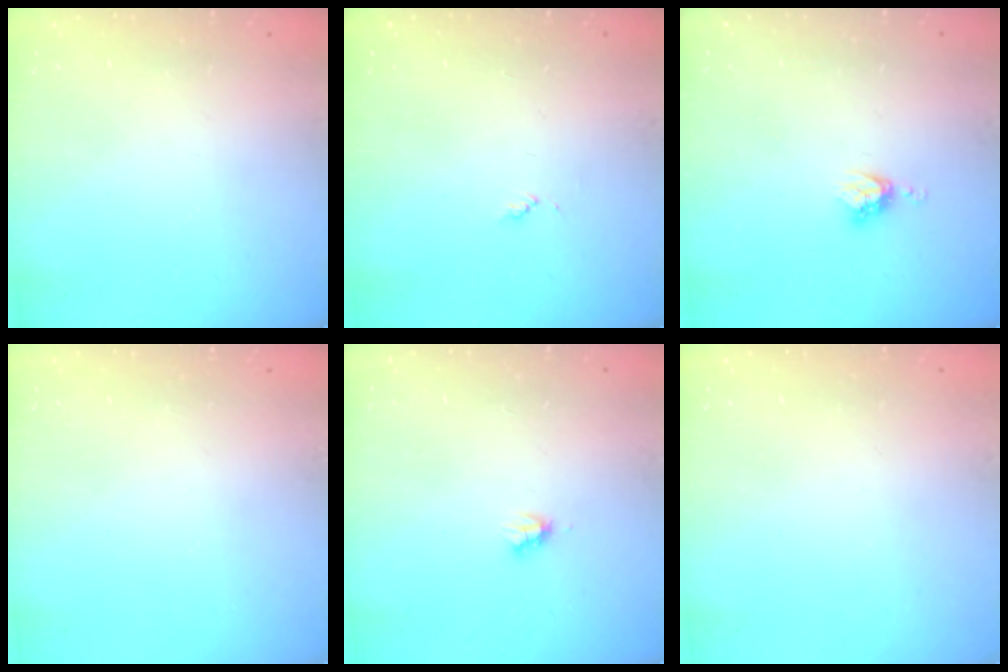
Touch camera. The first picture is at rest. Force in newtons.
{"total": 3.6, "press": 3.6, "slide": 0.5}
{"total": 4.0, "press": 4.0, "slide": 0.5}
{"total": 0.0}
{"total": 2.7, "press": 2.7, "slide": 0.2}
{"total": 0.0}